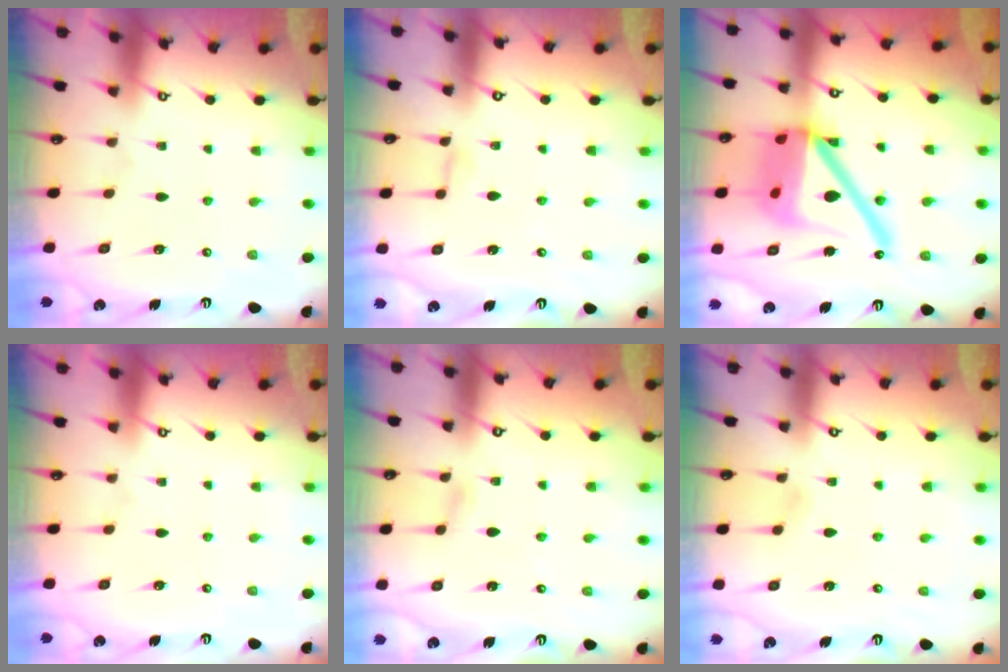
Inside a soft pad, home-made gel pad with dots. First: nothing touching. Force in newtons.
{"total": 4.4, "press": 4.4, "slide": 0.6}
{"total": 21.7, "press": 21.5, "slide": 2.8}
{"total": 0.0}
{"total": 3.7, "press": 3.6, "slide": 0.4}
{"total": 2.5, "press": 2.5, "slide": 0.4}